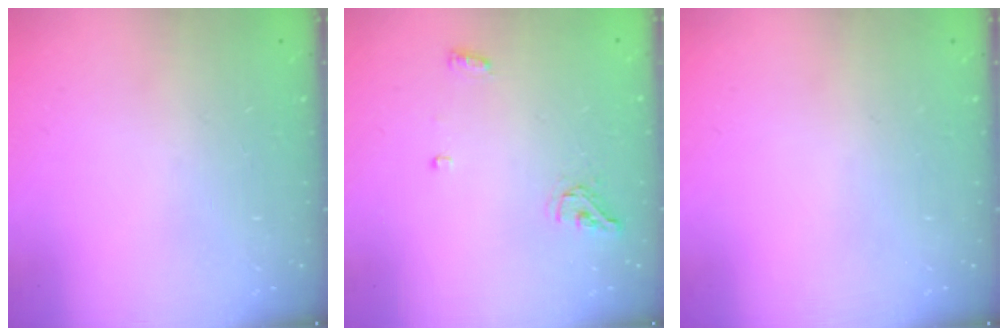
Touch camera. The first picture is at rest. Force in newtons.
{"total": 4.9, "press": 4.8, "slide": 1.0}
{"total": 0.0}